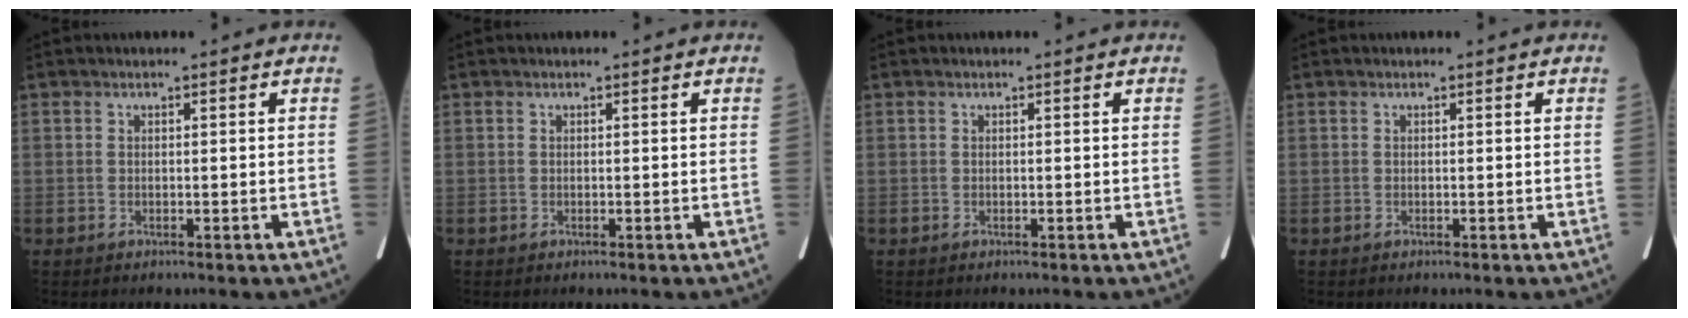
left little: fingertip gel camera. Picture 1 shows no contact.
{"total": 0.0}
{"total": 0.0}
{"total": 0.0}